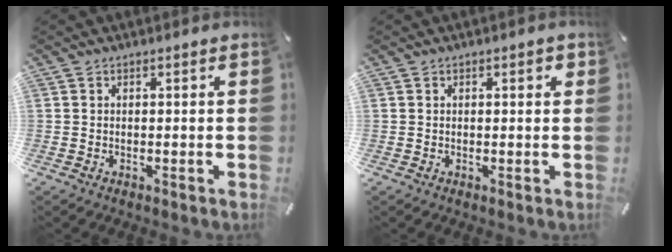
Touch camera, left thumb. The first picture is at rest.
{"total": 1.1, "force": [0.3, 0.6, 0.9], "torque": [-0.017, 0.005, 0.004]}